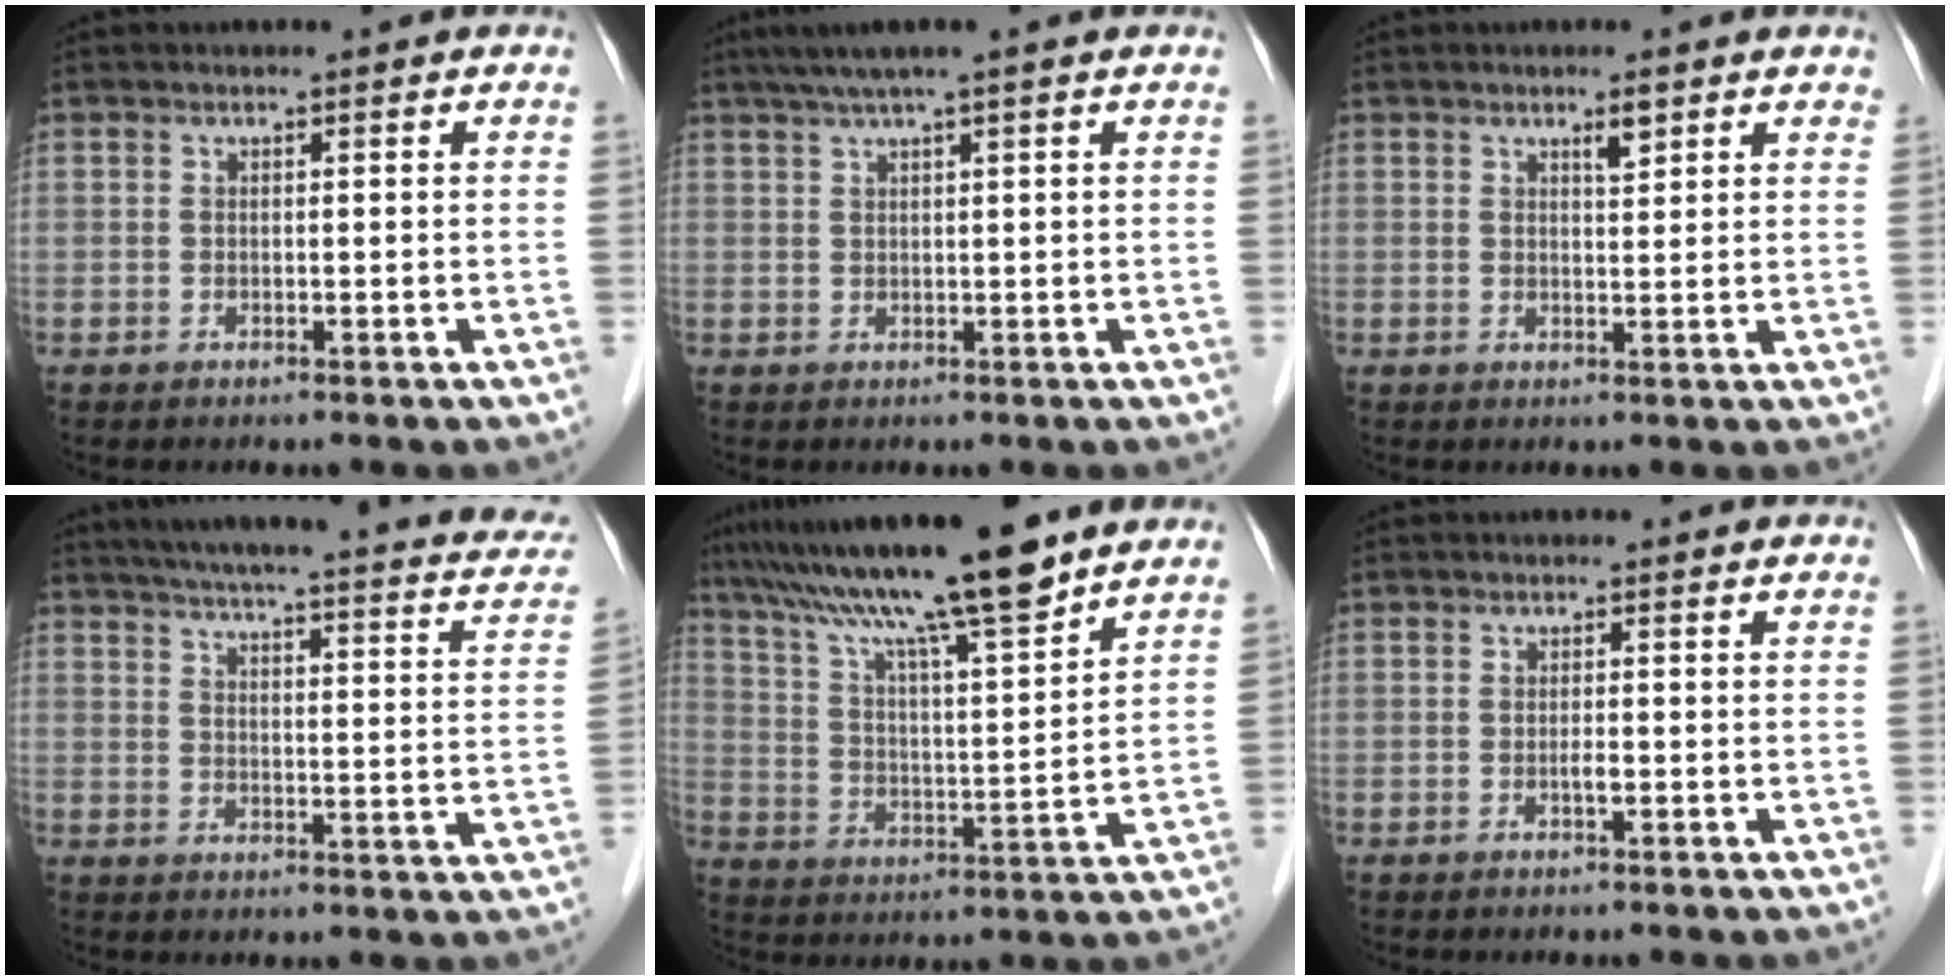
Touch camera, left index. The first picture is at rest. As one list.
[{"total": 4.9, "force": [3.6, -0.5, 3.4], "torque": [-0.062, 0.027, 0.065]}, {"total": 2.5, "force": [1.8, 0.7, 1.6], "torque": [-0.025, 0.003, 0.027]}, {"total": 27.8, "force": [23.8, 4.4, 13.8], "torque": [-0.199, -0.014, 0.280]}, {"total": 17.6, "force": [14.3, 0.6, 10.3], "torque": [-0.175, 0.018, 0.239]}, {"total": 0.9, "force": [-0.3, 0.1, 0.8], "torque": [-0.016, 0.000, -0.005]}]